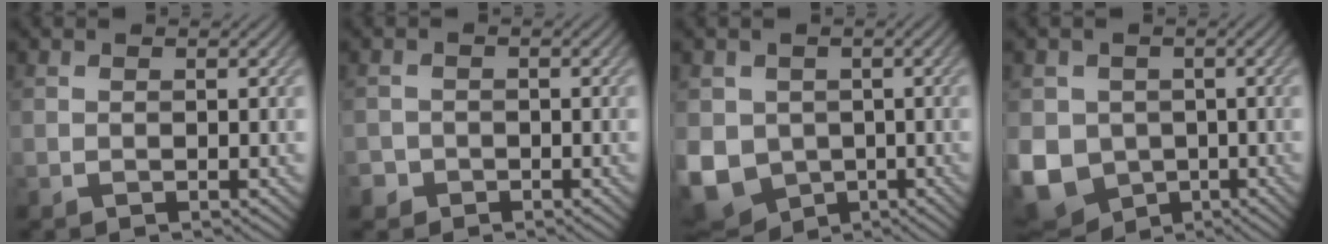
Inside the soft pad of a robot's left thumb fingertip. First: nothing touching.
{"total": 1.9, "force": [-1.1, 1.5, 0.2], "torque": [0.002, -0.003, -0.025]}
{"total": 8.4, "force": [-1.2, 7.2, 4.3], "torque": [-0.122, -0.030, -0.022]}
{"total": 9.5, "force": [-1.7, 8.2, 4.4], "torque": [-0.132, -0.035, -0.038]}